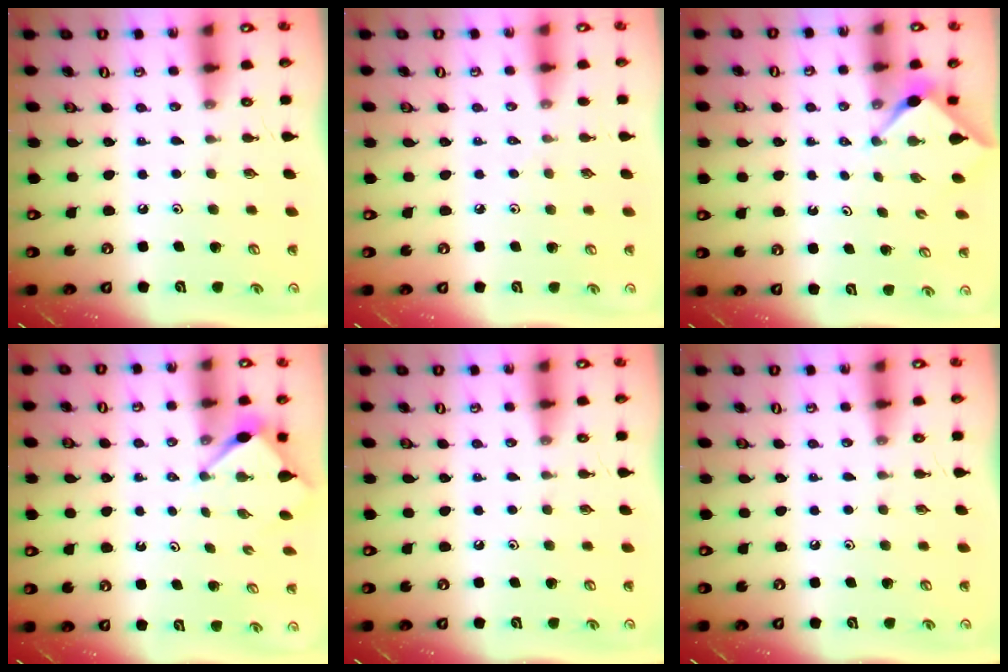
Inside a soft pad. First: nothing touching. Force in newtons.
{"total": 2.1, "press": 2.1, "slide": 0.4}
{"total": 2.8, "press": 2.8, "slide": 0.5}
{"total": 3.2, "press": 3.2, "slide": 0.3}
{"total": 0.0}
{"total": 0.0}